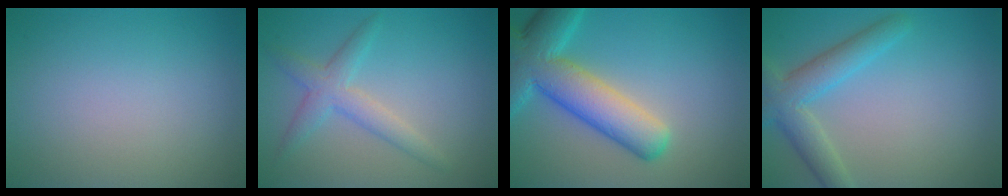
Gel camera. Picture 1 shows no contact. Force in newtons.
{"total": 3.0, "press": 3.0, "slide": 0.1}
{"total": 8.7, "press": 8.7, "slide": 0.5}
{"total": 4.2, "press": 4.2, "slide": 0.1}